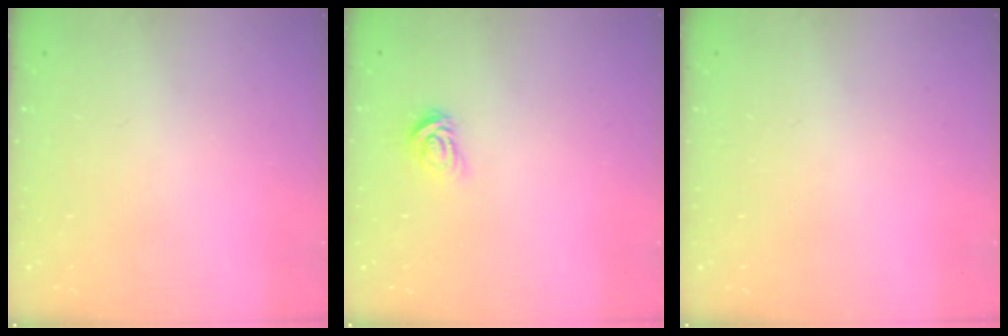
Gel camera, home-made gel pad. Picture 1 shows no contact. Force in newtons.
{"total": 3.4, "press": 3.4, "slide": 0.4}
{"total": 0.0}